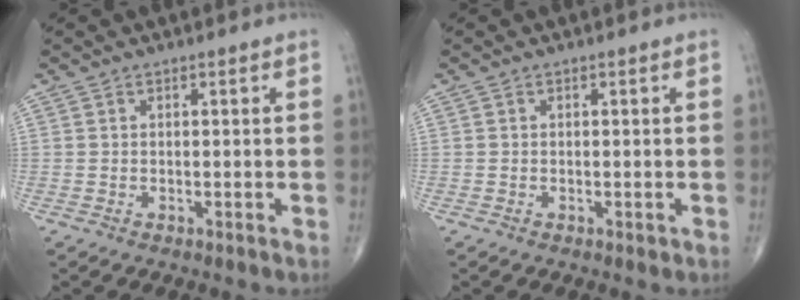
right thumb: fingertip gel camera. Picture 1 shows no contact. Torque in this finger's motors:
{"motor_torque": [-0.05, 0.13, -0.21, -0.10, 0.00]}